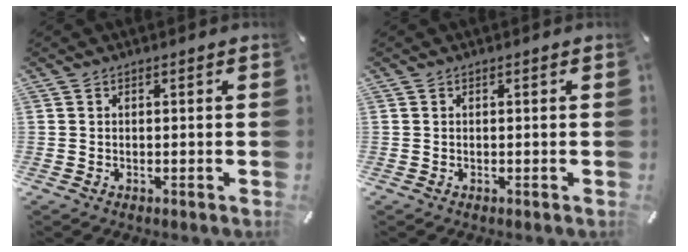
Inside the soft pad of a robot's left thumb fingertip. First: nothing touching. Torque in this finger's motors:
{"motor_torque": [0.03, 0.03, 0.00, 0.00, 0.00]}